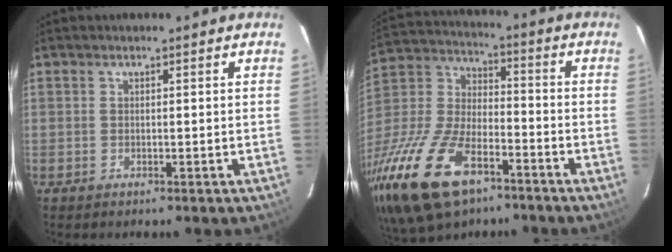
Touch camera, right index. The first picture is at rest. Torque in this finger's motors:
{"motor_torque": [1.13, -1.01, 0.82, 0.21]}